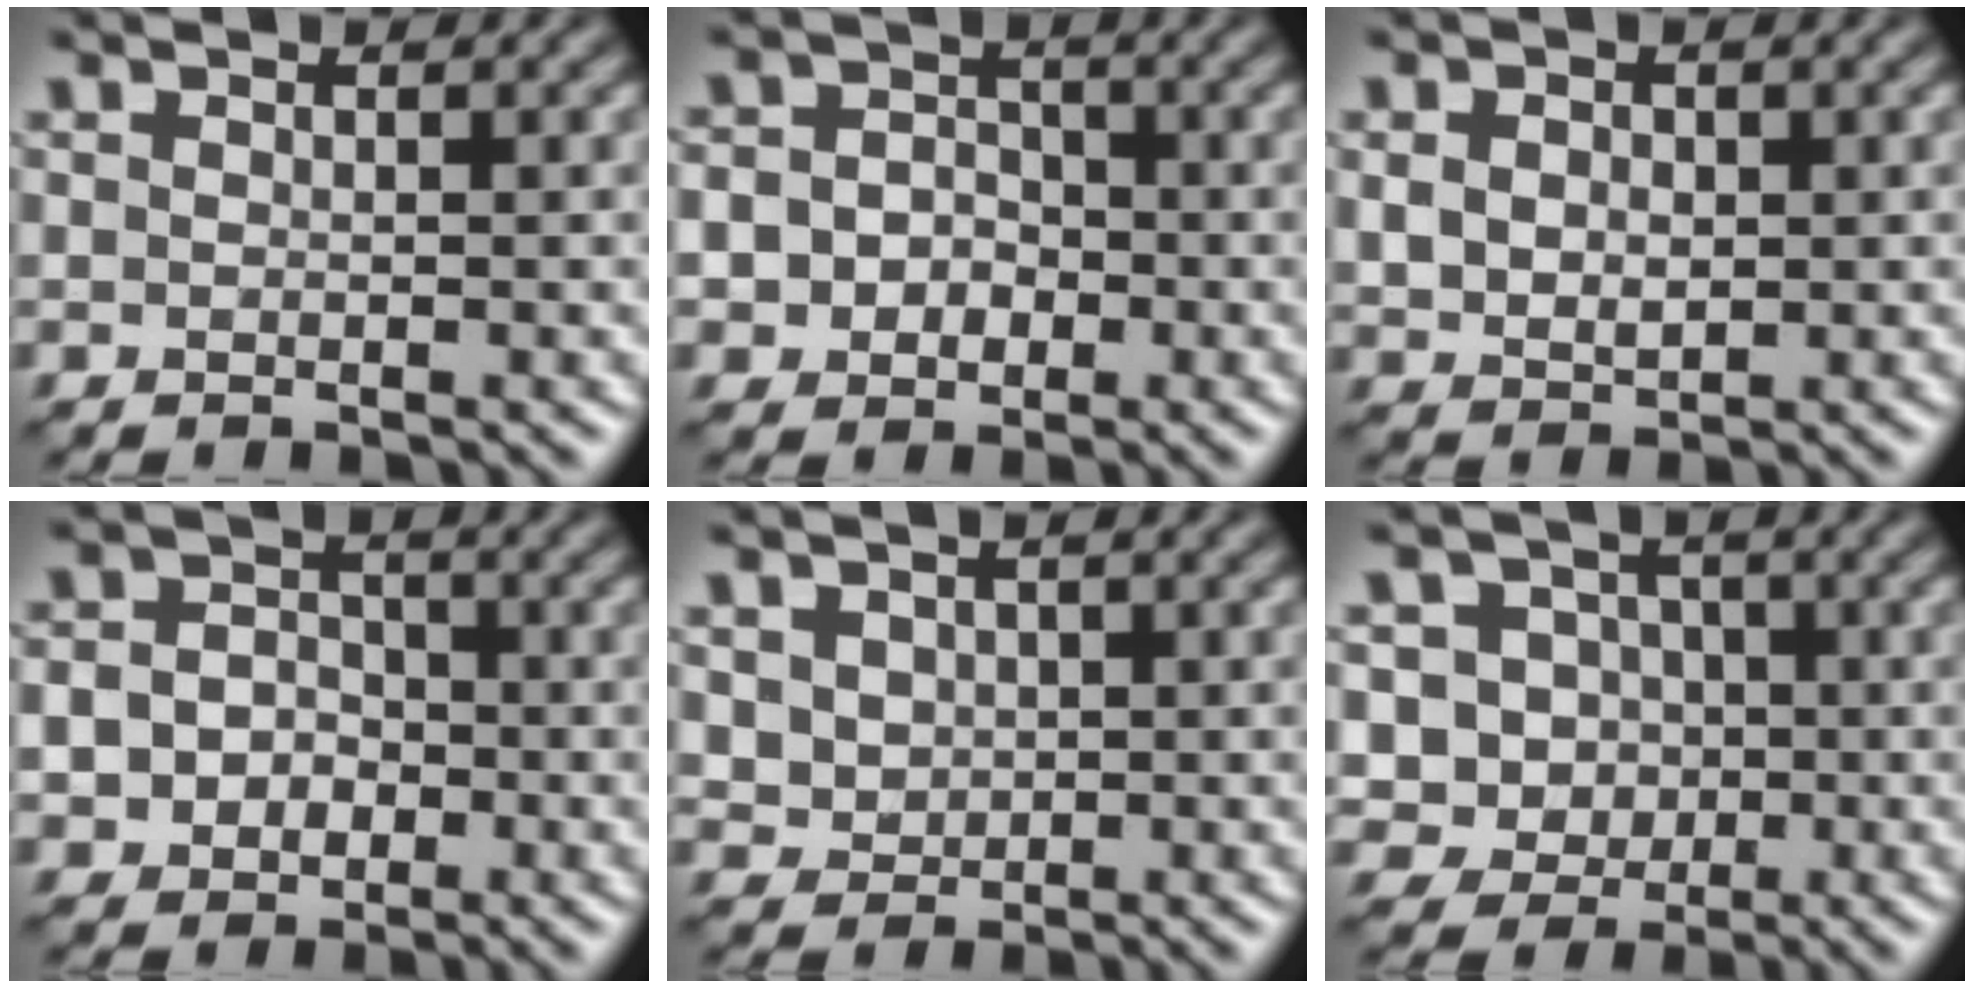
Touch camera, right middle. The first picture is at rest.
{"total": 5.0, "force": [-1.1, 4.5, 1.9], "torque": [-0.013, 0.012, -0.044]}
{"total": 2.8, "force": [0.2, 2.2, 1.8], "torque": [-0.039, -0.006, 0.007]}
{"total": 5.1, "force": [-1.3, 4.5, 2.1], "torque": [-0.018, 0.004, -0.043]}
{"total": 3.0, "force": [1.0, 2.5, 1.4], "torque": [-0.049, 0.006, 0.032]}
{"total": 5.6, "force": [-0.1, 5.3, 1.8], "torque": [-0.027, 0.022, -0.020]}